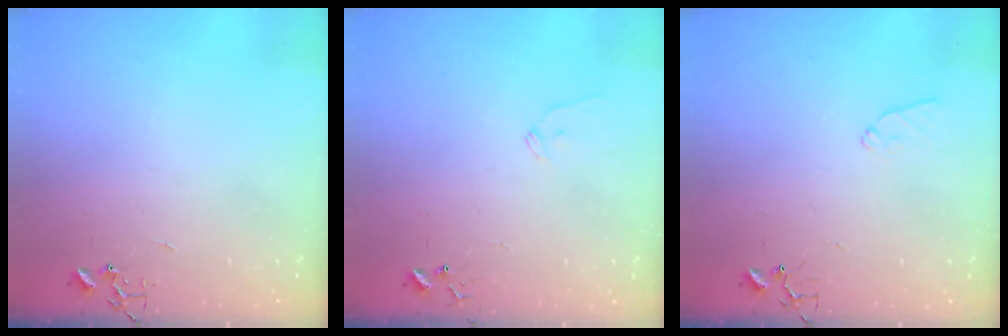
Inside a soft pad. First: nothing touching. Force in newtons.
{"total": 6.6, "press": 6.6, "slide": 0.6}
{"total": 5.7, "press": 5.7, "slide": 0.6}